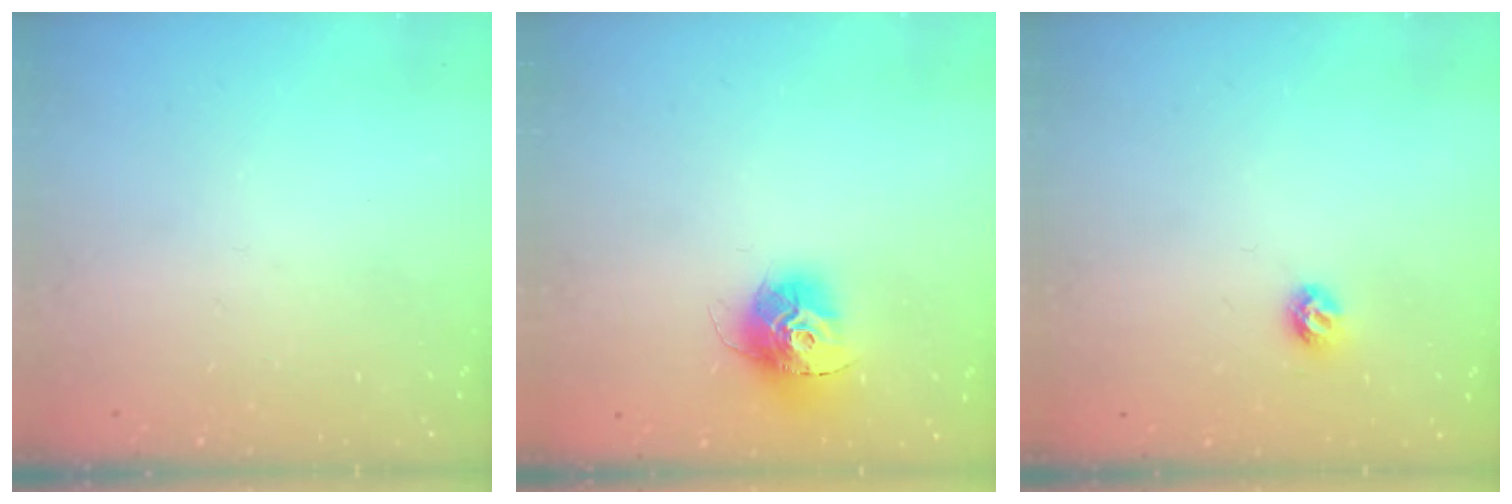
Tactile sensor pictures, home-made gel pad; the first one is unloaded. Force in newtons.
{"total": 13.4, "press": 13.3, "slide": 1.2}
{"total": 5.9, "press": 5.9, "slide": 0.8}